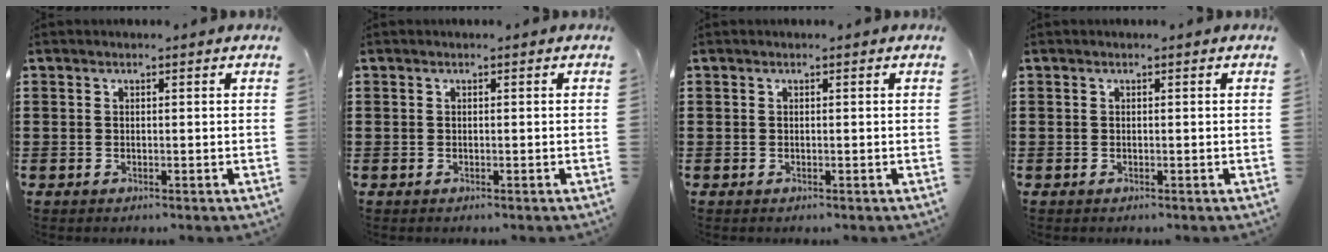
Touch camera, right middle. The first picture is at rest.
{"total": 0.0}
{"total": 0.0}
{"total": 0.0}